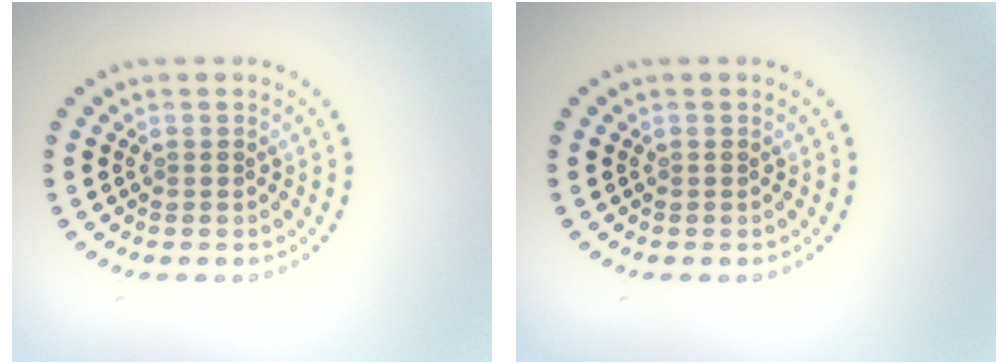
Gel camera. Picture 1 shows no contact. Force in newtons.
{"total": 0.0}